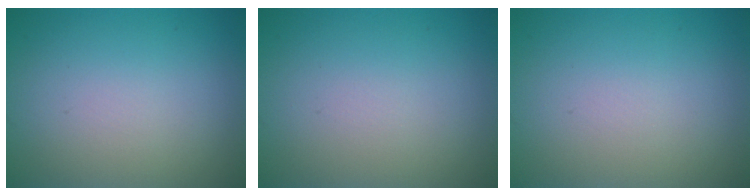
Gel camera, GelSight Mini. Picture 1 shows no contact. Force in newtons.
{"total": 0.0}
{"total": 0.0}